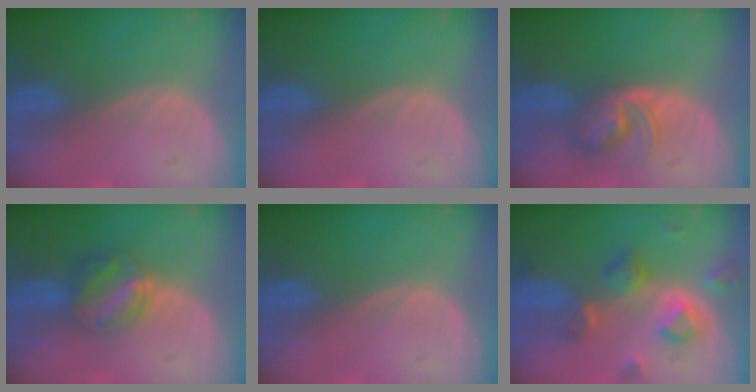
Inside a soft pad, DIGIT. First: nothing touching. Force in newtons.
{"total": 0.0}
{"total": 5.7, "press": 5.4, "slide": 1.9}
{"total": 6.4, "press": 5.6, "slide": 3.1}
{"total": 0.0}
{"total": 7.7, "press": 7.1, "slide": 3.0}